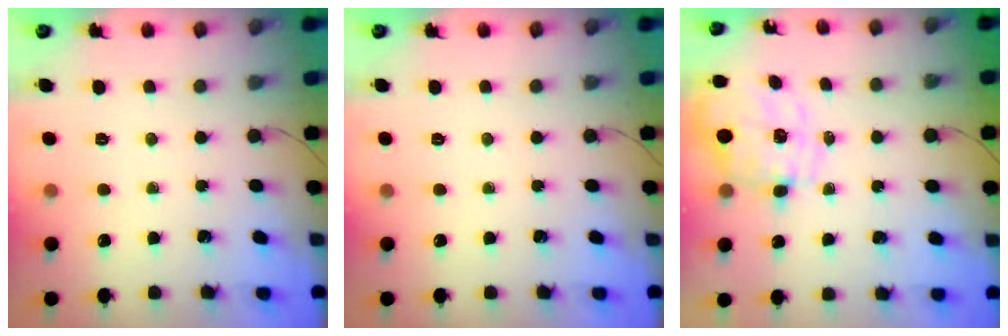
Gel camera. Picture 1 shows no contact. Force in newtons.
{"total": 0.0}
{"total": 2.9, "press": 2.7, "slide": 1.1}